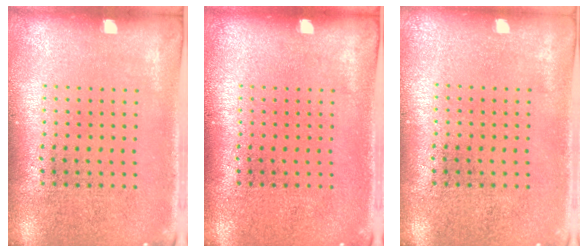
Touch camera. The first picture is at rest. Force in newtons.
{"total": 0.0}
{"total": 0.0}